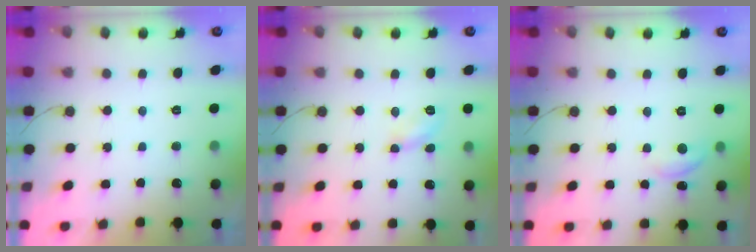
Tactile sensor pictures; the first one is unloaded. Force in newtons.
{"total": 5.0, "press": 5.0, "slide": 0.5}
{"total": 7.1, "press": 7.1, "slide": 0.7}